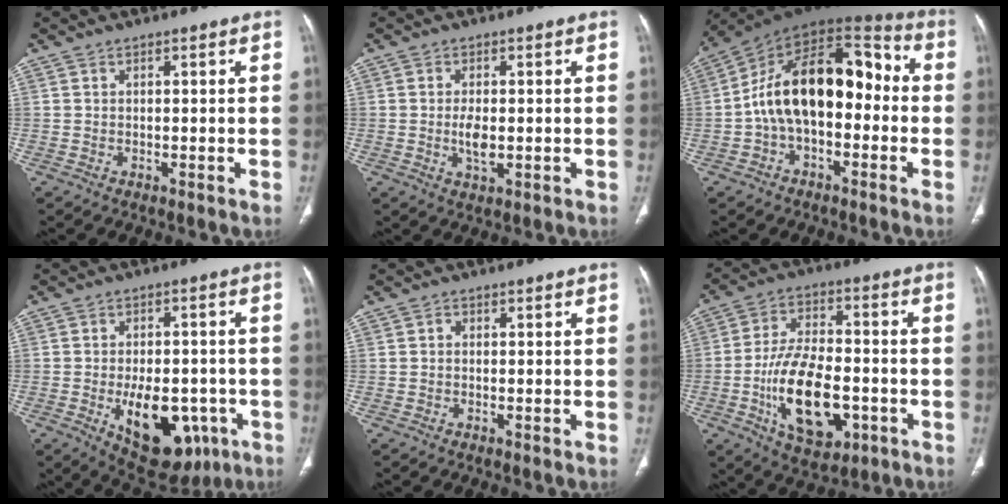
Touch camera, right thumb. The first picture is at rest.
{"total": 3.8, "force": [-0.3, 1.8, 3.4], "torque": [-0.066, -0.006, -0.004]}
{"total": 19.0, "force": [-1.3, 11.0, 15.4], "torque": [-0.226, 0.063, -0.033]}
{"total": 16.0, "force": [-5.5, 9.0, 12.1], "torque": [-0.147, 0.015, -0.059]}
{"total": 0.5, "force": [-0.1, 0.4, 0.3], "torque": [-0.003, 0.002, -0.005]}
{"total": 17.3, "force": [-5.0, 9.2, 13.8], "torque": [-0.228, 0.018, -0.077]}